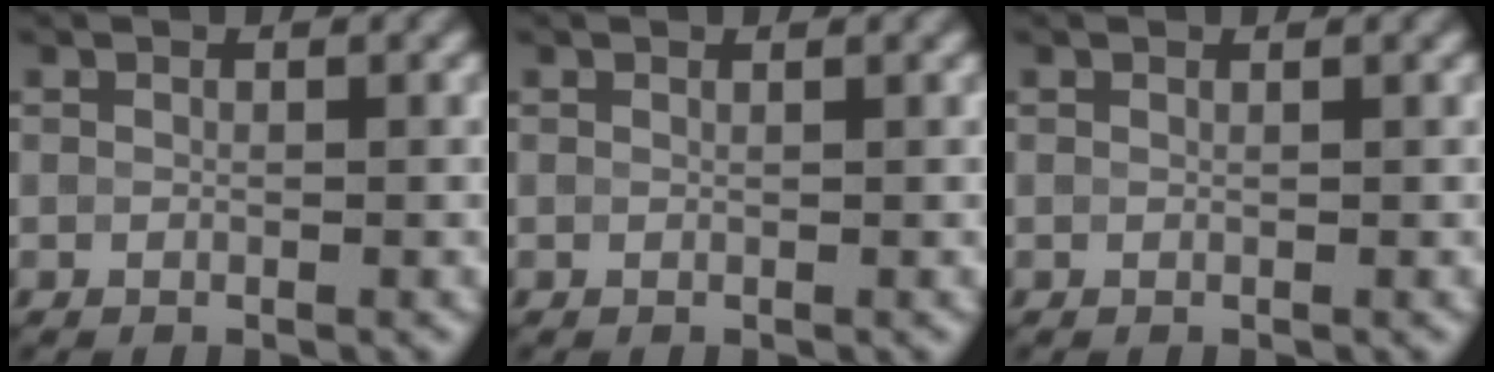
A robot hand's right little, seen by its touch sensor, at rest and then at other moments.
{"total": 0.0}
{"total": 0.0}